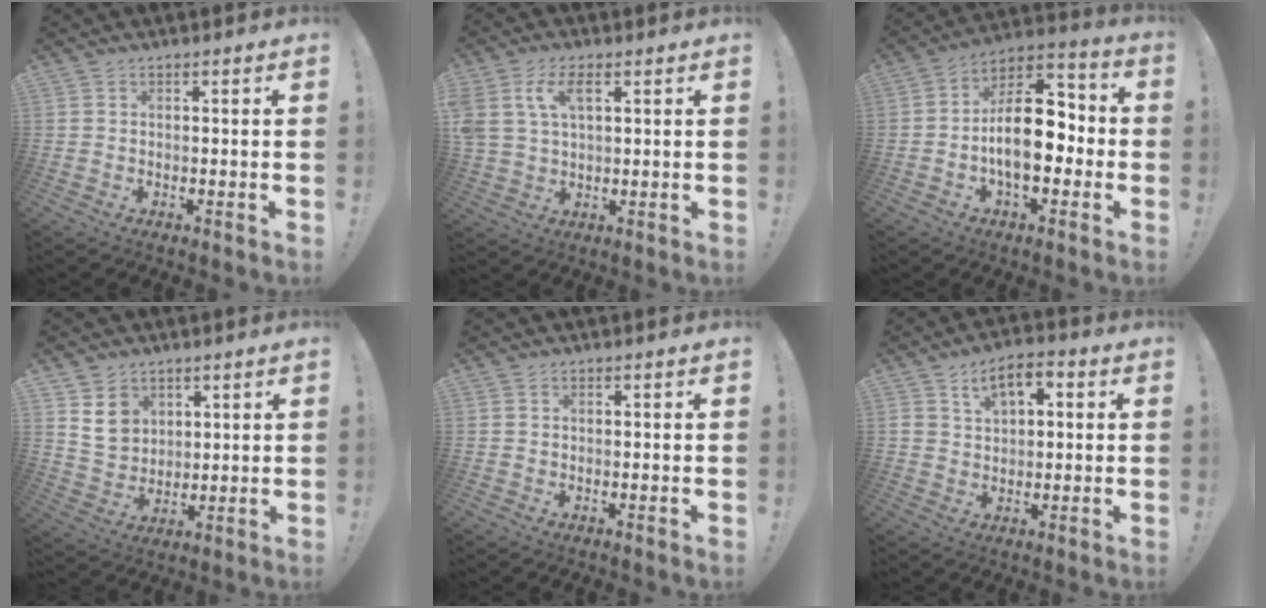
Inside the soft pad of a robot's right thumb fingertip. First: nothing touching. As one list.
[{"total": 8.9, "force": [3.4, 5.4, 6.1], "torque": [-0.140, 0.003, 0.063]}, {"total": 17.3, "force": [-2.7, 9.8, 14.0], "torque": [-0.229, 0.022, -0.043]}, {"total": 8.9, "force": [5.1, 6.8, 2.5], "torque": [-0.029, -0.034, 0.102]}, {"total": 0.0}, {"total": 7.9, "force": [3.0, 5.0, 5.3], "torque": [-0.083, 0.000, 0.054]}]